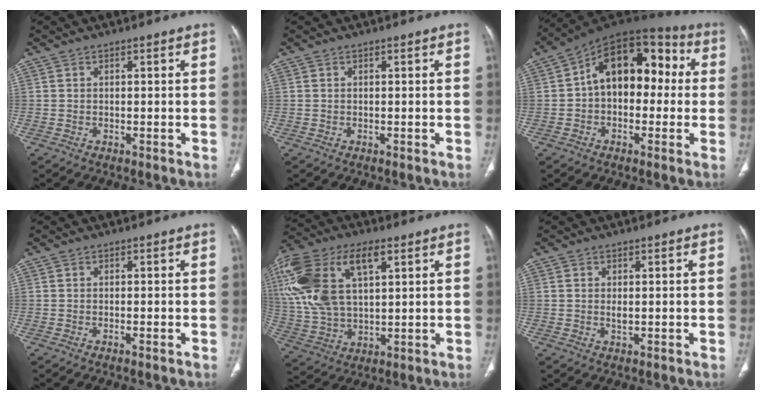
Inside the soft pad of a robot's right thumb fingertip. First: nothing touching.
{"total": 0.0}
{"total": 16.3, "force": [1.3, 10.5, 12.3], "torque": [-0.137, 0.054, 0.006]}
{"total": 0.7, "force": [-0.4, 0.1, 0.6], "torque": [-0.015, -0.002, -0.005]}
{"total": 22.5, "force": [7.9, 12.0, 17.3], "torque": [-0.391, 0.010, 0.151]}
{"total": 1.2, "force": [0.1, 0.6, 1.0], "torque": [-0.018, -0.003, 0.005]}